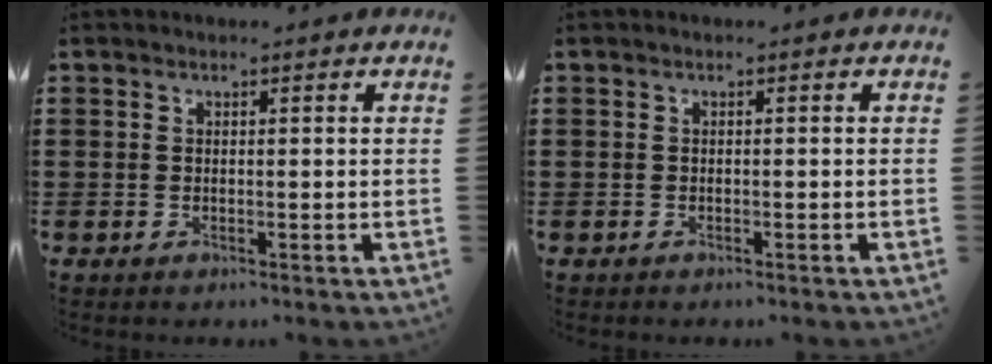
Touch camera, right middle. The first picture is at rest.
{"total": 0.0}